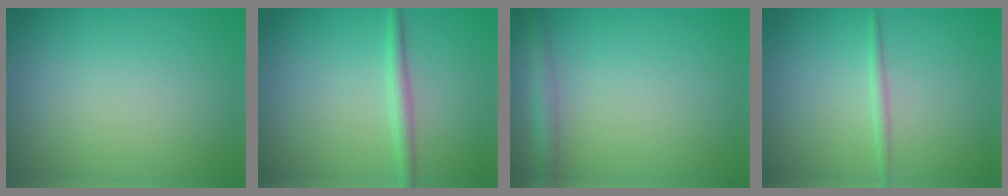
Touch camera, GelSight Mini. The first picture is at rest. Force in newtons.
{"total": 1.7, "press": 1.7, "slide": 0.1}
{"total": 2.2, "press": 2.2, "slide": 0.1}
{"total": 1.0, "press": 1.0, "slide": 0.0}